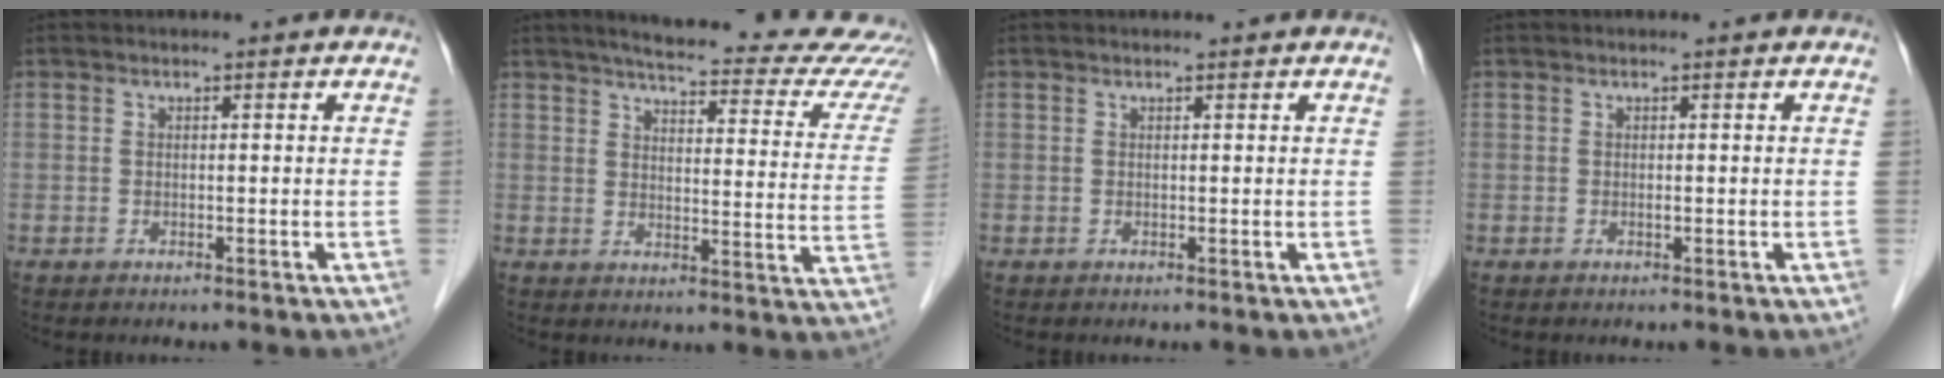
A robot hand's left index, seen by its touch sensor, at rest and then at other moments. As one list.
[{"total": 24.9, "force": [22.9, 3.3, 9.3], "torque": [-0.107, -0.064, 0.255]}, {"total": 1.0, "force": [1.0, 0.0, 0.3], "torque": [-0.007, 0.008, 0.015]}, {"total": 0.0}]